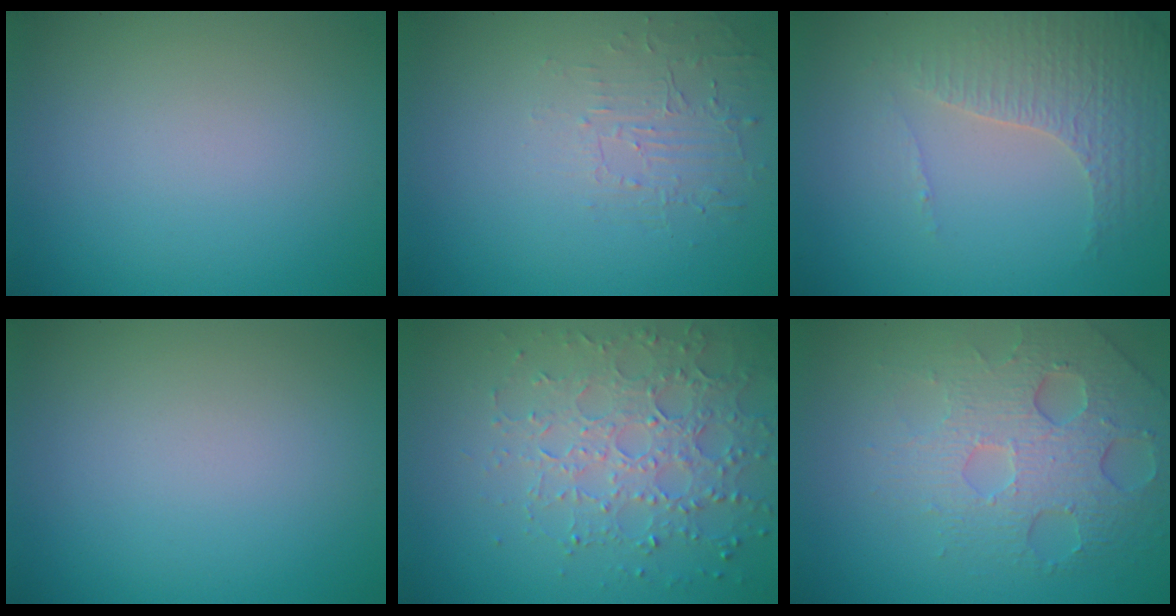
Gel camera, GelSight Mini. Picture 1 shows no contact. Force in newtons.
{"total": 1.8, "press": 0.7, "slide": 1.7}
{"total": 4.3, "press": 3.1, "slide": 3.0}
{"total": 0.0}
{"total": 4.8, "press": 4.3, "slide": 2.1}
{"total": 5.8, "press": 4.5, "slide": 3.7}